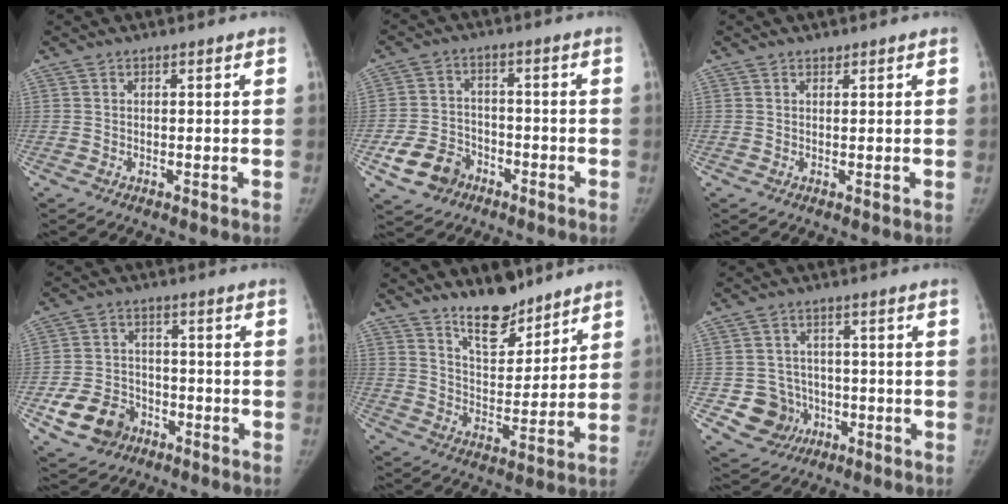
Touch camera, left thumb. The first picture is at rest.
{"total": 8.3, "force": [-4.2, 6.4, 3.1], "torque": [-0.042, 0.026, -0.071]}
{"total": 0.7, "force": [0.6, 0.3, 0.1], "torque": [0.002, -0.004, 0.007]}
{"total": 9.6, "force": [-4.5, 7.6, 3.9], "torque": [-0.054, 0.027, -0.071]}
{"total": 10.9, "force": [8.7, 4.4, 4.8], "torque": [-0.049, -0.073, 0.154]}
{"total": 7.6, "force": [-2.0, 7.2, 1.4], "torque": [0.003, 0.016, -0.023]}